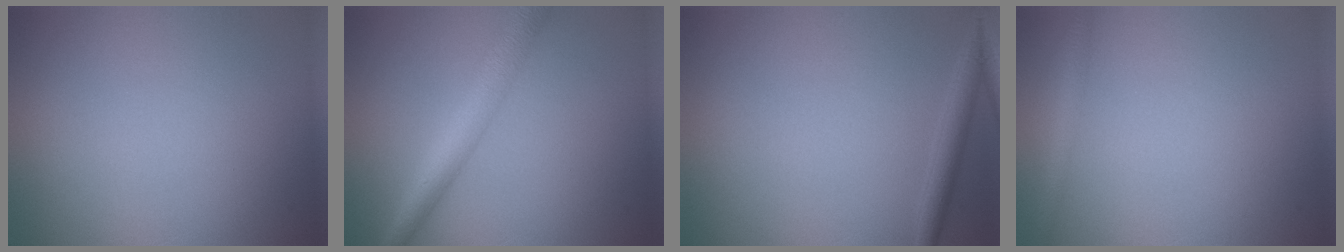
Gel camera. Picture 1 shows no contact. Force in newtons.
{"total": 4.6, "press": 4.6, "slide": 0.1}
{"total": 1.8, "press": 1.8, "slide": 0.1}
{"total": 1.3, "press": 1.3, "slide": 0.1}